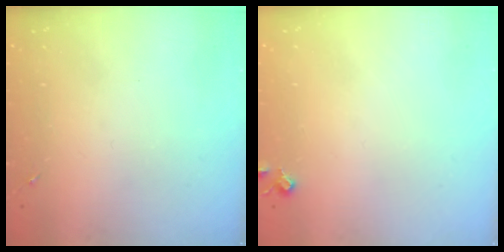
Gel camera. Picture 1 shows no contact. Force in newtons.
{"total": 5.7, "press": 5.6, "slide": 0.9}